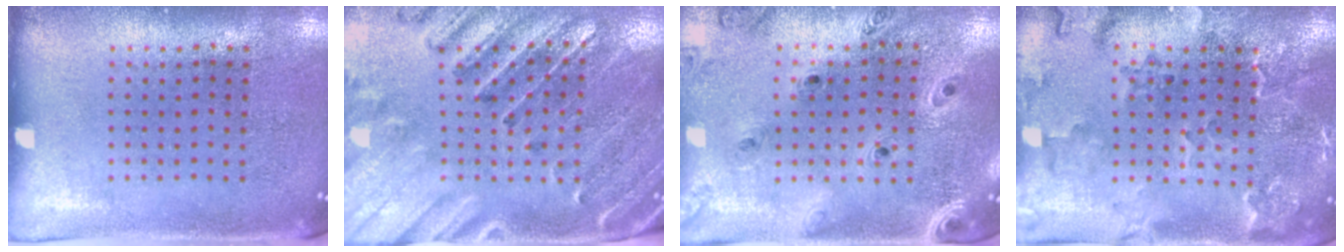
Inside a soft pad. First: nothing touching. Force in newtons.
{"total": 2.9, "press": 2.7, "slide": 0.9}
{"total": 1.4, "press": 1.3, "slide": 0.2}
{"total": 2.3, "press": 2.2, "slide": 0.8}